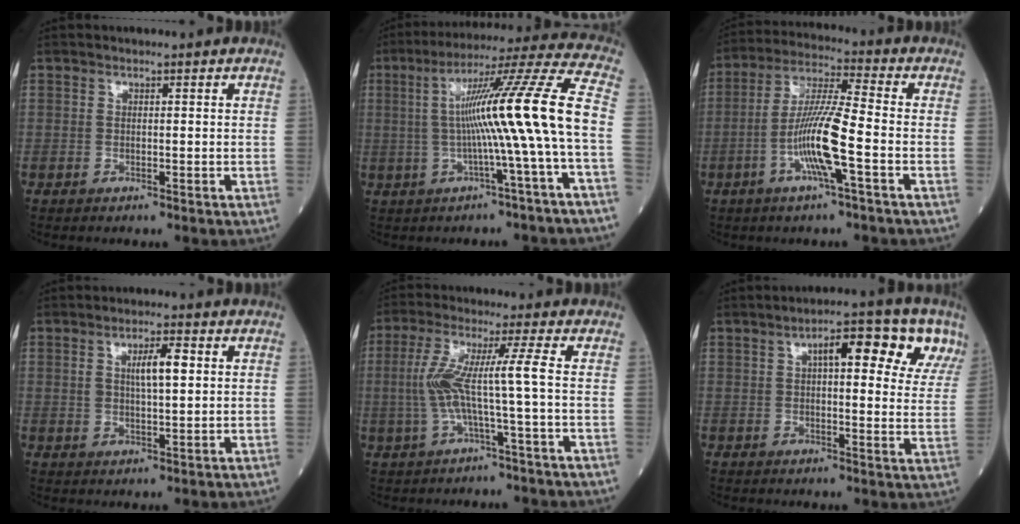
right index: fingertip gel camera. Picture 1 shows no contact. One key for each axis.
{"total": 15.9, "fx": -1.0, "fy": -2.2, "fz": 15.7, "tx": -0.248, "ty": 0.023, "tz": -0.022}
{"total": 10.2, "fx": -3.2, "fy": 0.1, "fz": 9.7, "tx": -0.192, "ty": 0.001, "tz": -0.061}
{"total": 5.0, "fx": 1.4, "fy": 1.1, "fz": 4.6, "tx": -0.082, "ty": 0.008, "tz": 0.028}
{"total": 7.3, "fx": -0.8, "fy": -1.2, "fz": 7.1, "tx": -0.154, "ty": 0.020, "tz": -0.009}
{"total": 12.5, "fx": 5.9, "fy": 3.8, "fz": 10.3, "tx": -0.128, "ty": 0.023, "tz": 0.065}